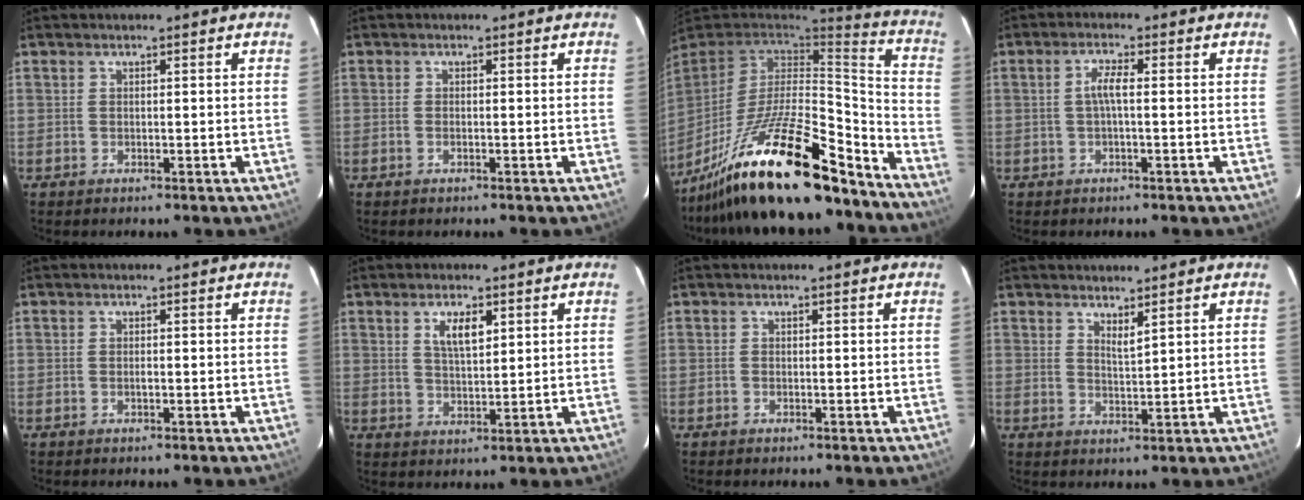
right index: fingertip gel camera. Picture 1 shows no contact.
{"total": 0.6, "force": [-0.2, 0.2, 0.5], "torque": [-0.010, 0.000, -0.005]}
{"total": 27.3, "force": [-20.6, 6.5, 16.7], "torque": [-0.298, -0.029, -0.339]}
{"total": 2.7, "force": [-0.2, 0.3, 2.7], "torque": [-0.055, 0.007, -0.004]}
{"total": 0.5, "force": [-0.2, 0.3, 0.4], "torque": [-0.008, 0.001, -0.004]}
{"total": 4.9, "force": [2.2, 1.8, 3.9], "torque": [-0.069, 0.003, 0.041]}
{"total": 0.0}
{"total": 2.4, "force": [1.9, 0.1, 1.5], "torque": [-0.026, -0.003, 0.031]}